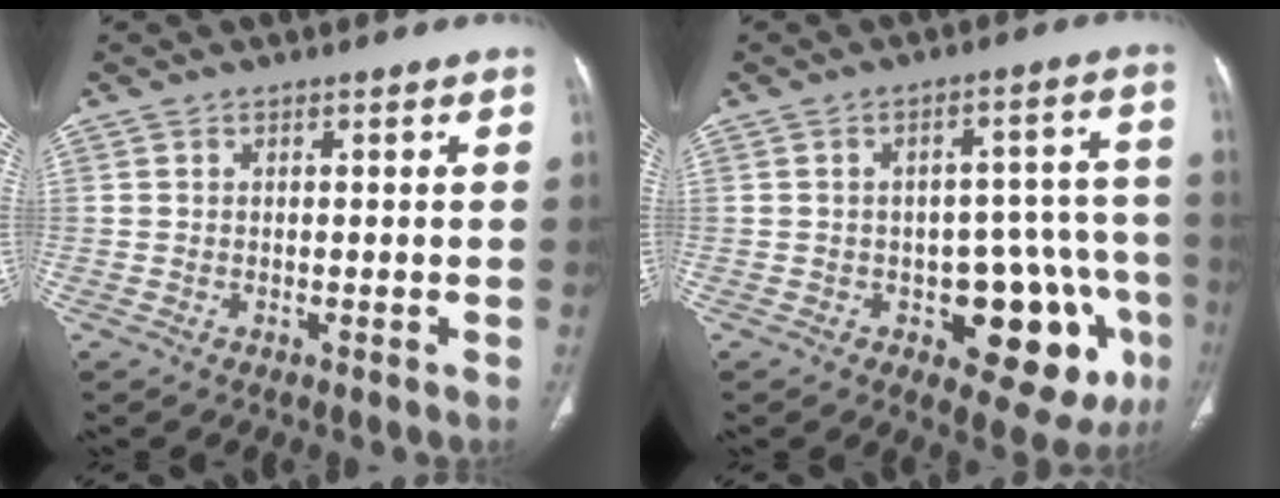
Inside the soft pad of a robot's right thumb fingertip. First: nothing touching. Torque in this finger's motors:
{"motor_torque": [1.30, 1.15, 0.78, -0.94, 0.16]}